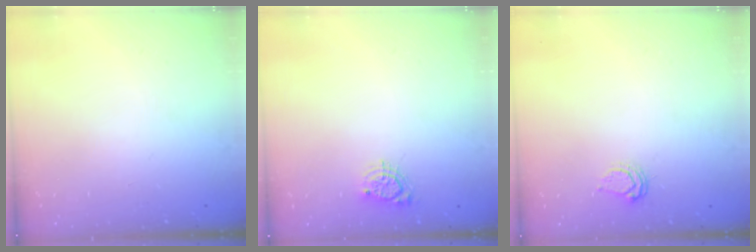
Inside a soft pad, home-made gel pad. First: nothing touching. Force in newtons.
{"total": 4.9, "press": 4.8, "slide": 0.5}
{"total": 3.6, "press": 3.6, "slide": 0.3}